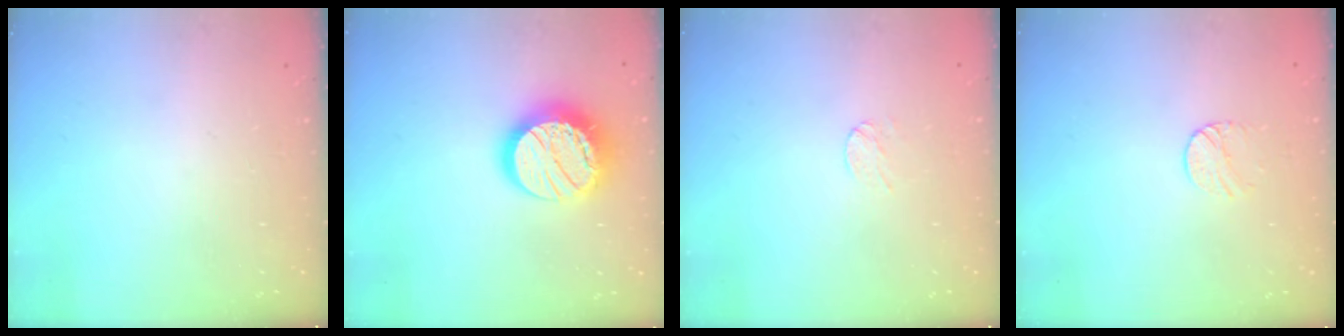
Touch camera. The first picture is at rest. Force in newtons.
{"total": 17.5, "press": 17.5, "slide": 1.2}
{"total": 3.0, "press": 3.0, "slide": 0.2}
{"total": 5.8, "press": 5.8, "slide": 0.4}